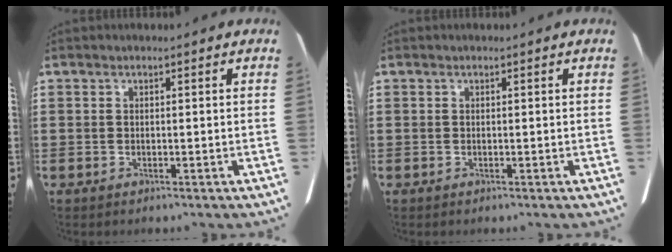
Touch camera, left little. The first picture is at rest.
{"total": 0.0}